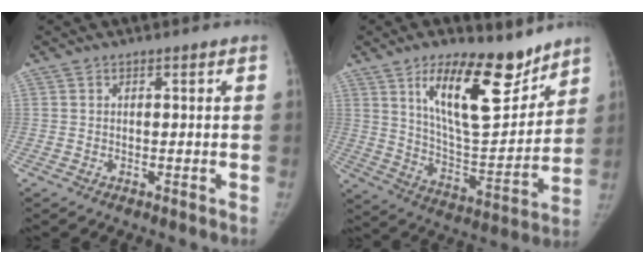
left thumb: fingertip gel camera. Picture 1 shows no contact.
{"total": 19.3, "force": [12.0, 7.5, 13.1], "torque": [-0.163, -0.087, 0.210]}